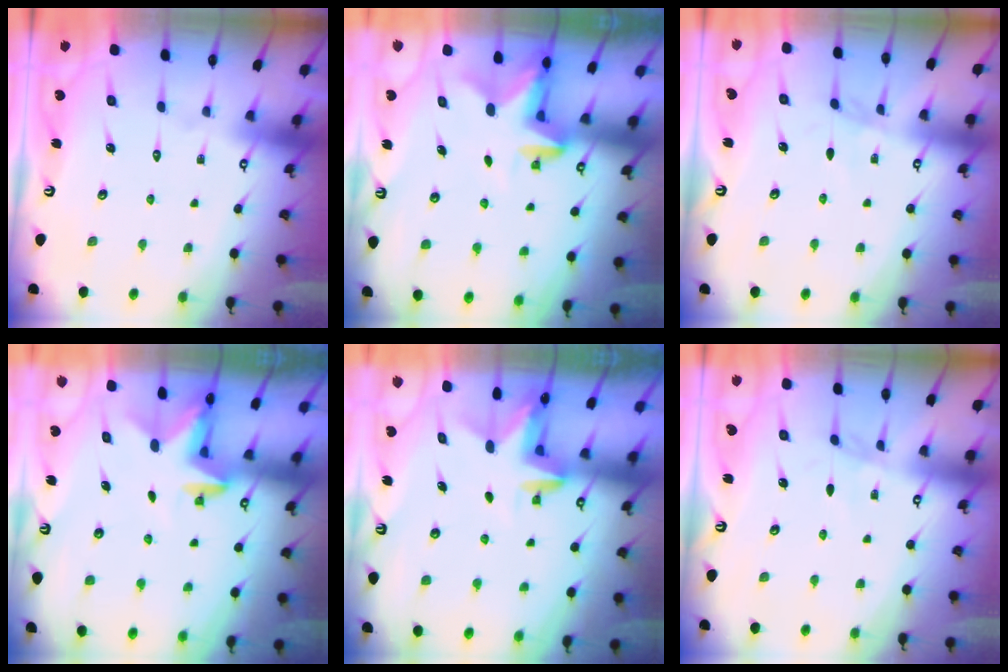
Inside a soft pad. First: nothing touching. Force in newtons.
{"total": 2.8, "press": 2.7, "slide": 0.5}
{"total": 2.7, "press": 2.7, "slide": 0.4}
{"total": 2.4, "press": 2.4, "slide": 0.4}
{"total": 3.2, "press": 3.2, "slide": 0.3}
{"total": 2.7, "press": 2.7, "slide": 0.4}